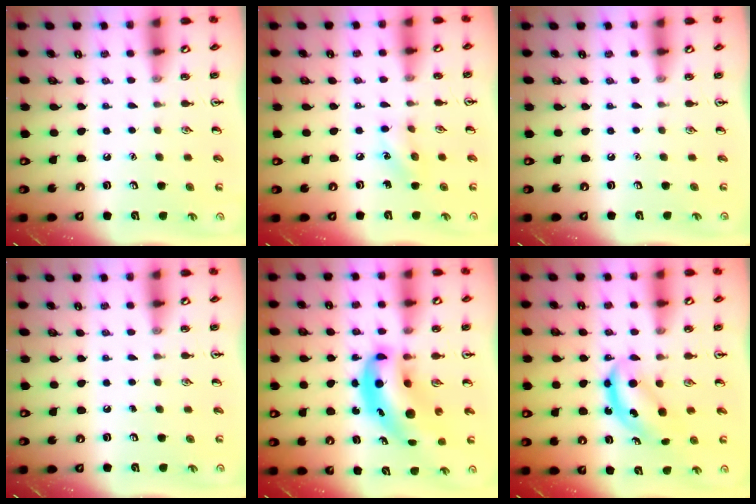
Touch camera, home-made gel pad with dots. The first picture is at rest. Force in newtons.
{"total": 6.7, "press": 6.5, "slide": 1.5}
{"total": 0.0}
{"total": 0.0}
{"total": 11.9, "press": 11.5, "slide": 3.3}
{"total": 5.6, "press": 5.6, "slide": 0.5}